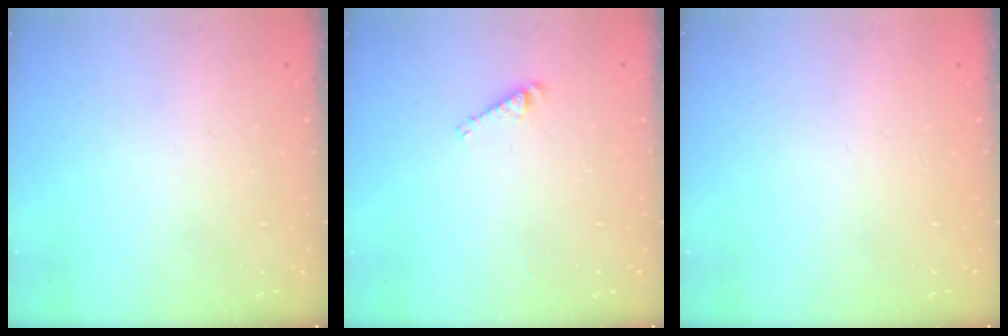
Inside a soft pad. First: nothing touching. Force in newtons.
{"total": 3.2, "press": 3.2, "slide": 0.4}
{"total": 0.0}